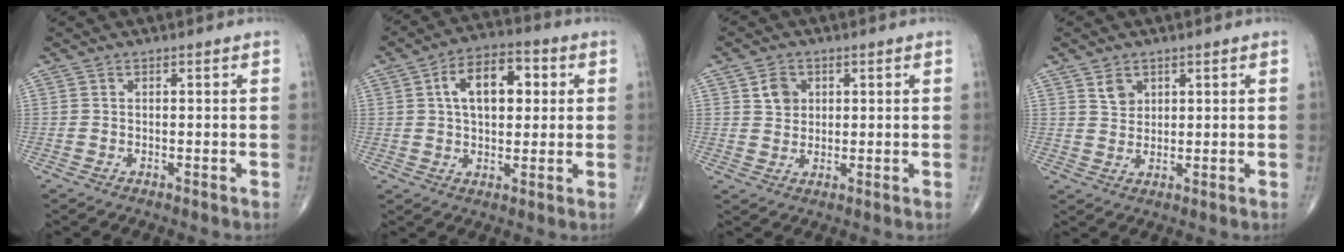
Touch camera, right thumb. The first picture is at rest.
{"total": 11.9, "force": [2.7, 6.9, 9.3], "torque": [-0.123, 0.015, 0.036]}
{"total": 5.8, "force": [1.0, 5.5, 1.7], "torque": [0.009, 0.006, 0.011]}
{"total": 3.2, "force": [1.8, 2.3, 1.3], "torque": [-0.010, -0.015, 0.037]}